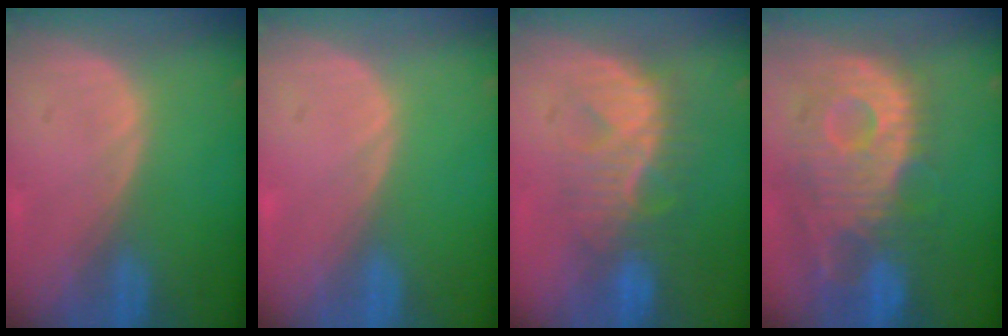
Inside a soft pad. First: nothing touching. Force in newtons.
{"total": 0.0}
{"total": 8.0, "press": 7.9, "slide": 1.3}
{"total": 12.2, "press": 10.8, "slide": 5.6}